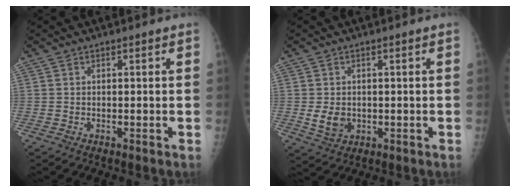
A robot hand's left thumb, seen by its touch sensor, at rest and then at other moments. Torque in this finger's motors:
{"motor_torque": [0.68, 0.57, 0.58, 0.13, 0.06]}